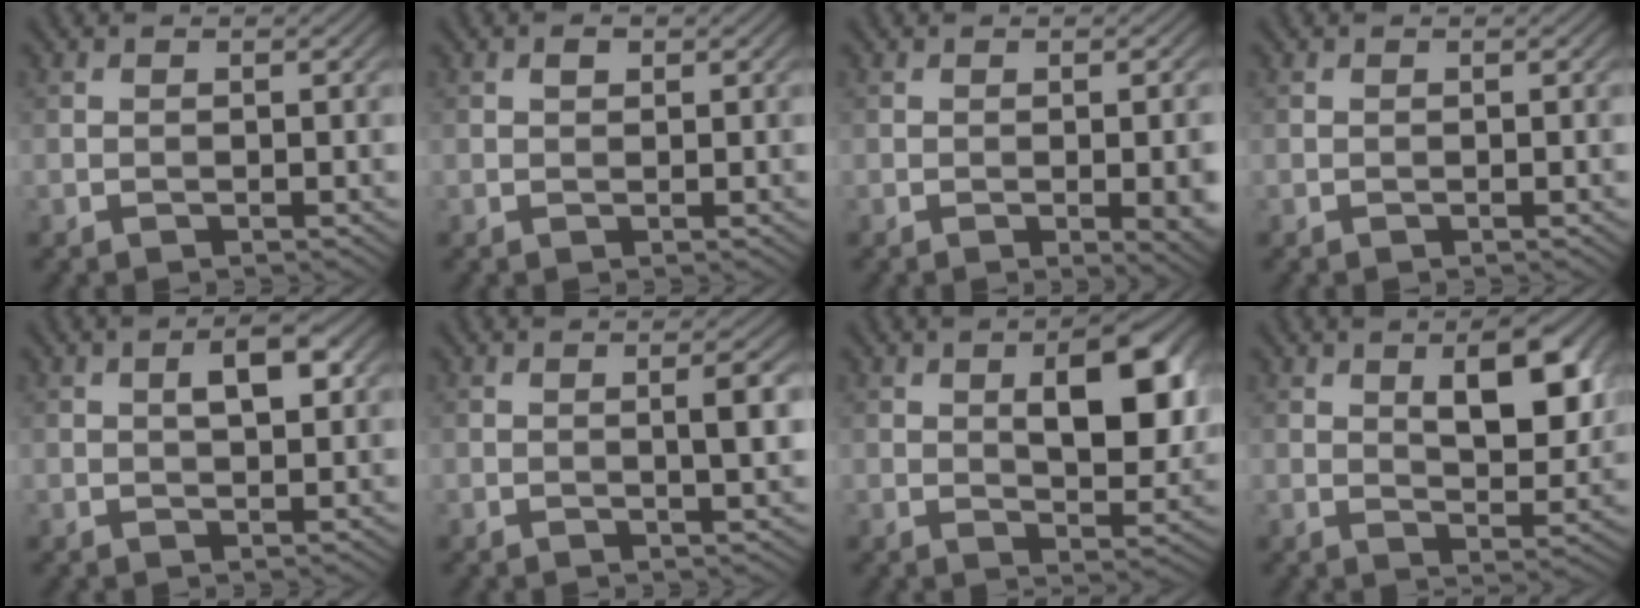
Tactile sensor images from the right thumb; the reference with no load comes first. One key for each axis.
{"total": 0.9, "fx": 0.4, "fy": 0.5, "fz": 0.6, "tx": -0.009, "ty": -0.002, "tz": 0.007}
{"total": 4.7, "fx": -1.0, "fy": 1.1, "fz": 4.5, "tx": -0.062, "ty": -0.004, "tz": -0.009}
{"total": 0.0}
{"total": 3.9, "fx": 1.1, "fy": 1.5, "fz": 3.4, "tx": -0.055, "ty": 0.005, "tz": 0.016}
{"total": 2.8, "fx": 0.3, "fy": 0.3, "fz": 2.8, "tx": -0.046, "ty": 0.003, "tz": 0.003}
{"total": 9.7, "fx": 2.2, "fy": 4.3, "fz": 8.4, "tx": -0.127, "ty": 0.003, "tz": 0.035}
{"total": 9.0, "fx": 3.0, "fy": 3.9, "fz": 7.6, "tx": -0.116, "ty": -0.002, "tz": 0.052}